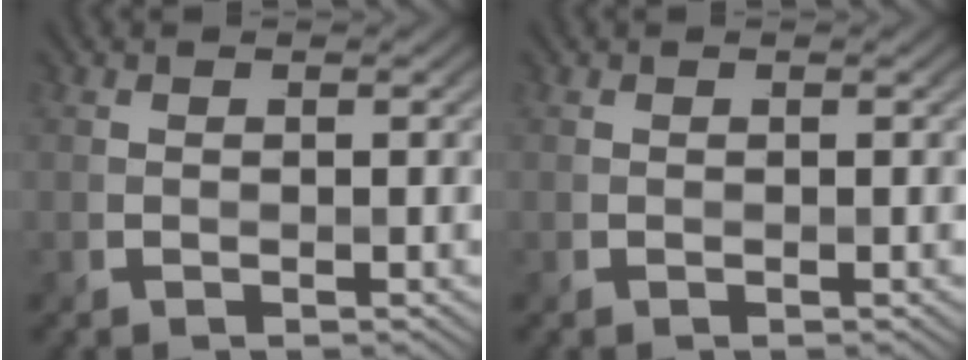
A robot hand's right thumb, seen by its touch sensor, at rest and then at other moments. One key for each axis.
{"total": 0.0}